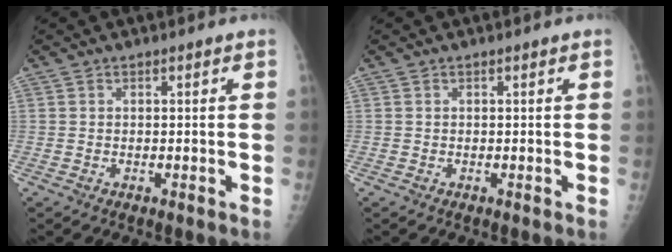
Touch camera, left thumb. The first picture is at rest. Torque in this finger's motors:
{"motor_torque": [-0.12, 0.12, -0.02, 0.02, 0.00]}